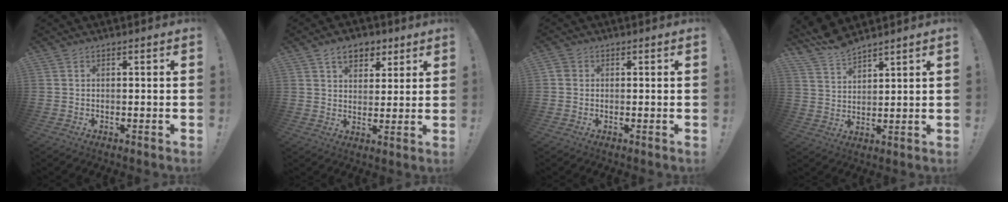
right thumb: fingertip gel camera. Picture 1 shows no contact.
{"total": 8.7, "force": [4.9, 5.9, 4.1], "torque": [-0.051, -0.018, 0.093]}
{"total": 1.9, "force": [0.4, 1.7, 0.6], "torque": [-0.014, 0.008, 0.007]}
{"total": 7.0, "force": [6.7, 1.6, 1.6], "torque": [-0.049, -0.042, 0.129]}